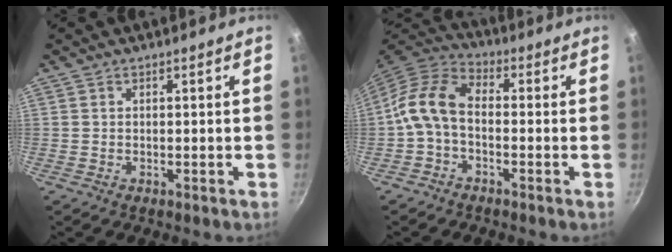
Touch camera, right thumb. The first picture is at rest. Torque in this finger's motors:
{"motor_torque": [0.17, 0.30, 0.92, -0.42, 0.21]}